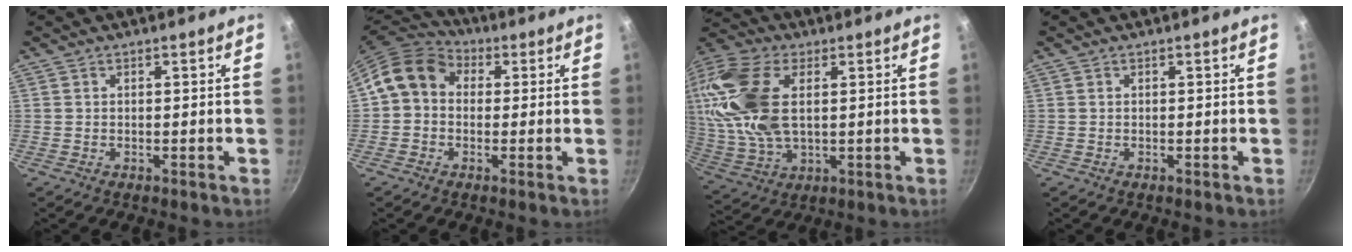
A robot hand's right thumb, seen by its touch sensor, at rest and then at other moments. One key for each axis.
{"total": 10.3, "fx": 1.1, "fy": 8.1, "fz": 6.2, "tx": -0.102, "ty": 0.031, "tz": 0.004}
{"total": 21.4, "fx": 4.4, "fy": 11.6, "fz": 17.5, "tx": -0.411, "ty": 0.002, "tz": 0.081}
{"total": 0.0}